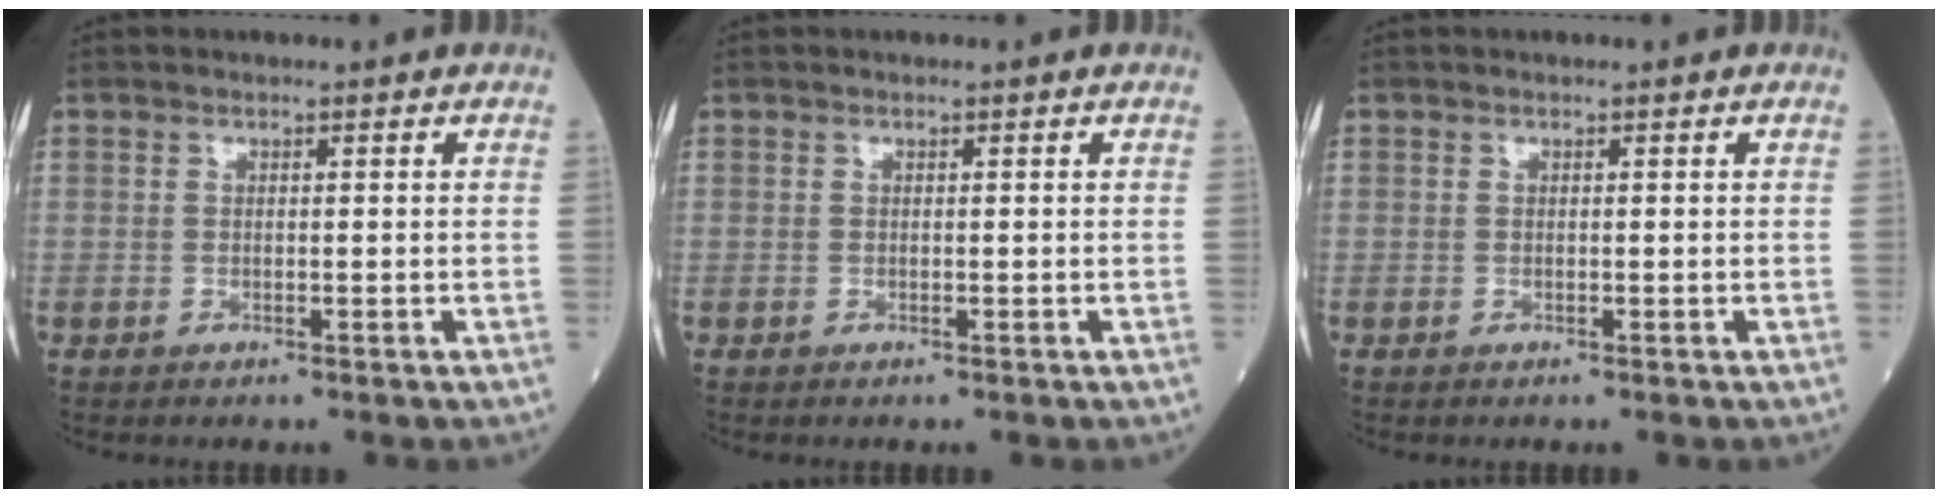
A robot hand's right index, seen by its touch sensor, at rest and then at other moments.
{"total": 0.0}
{"total": 0.0}